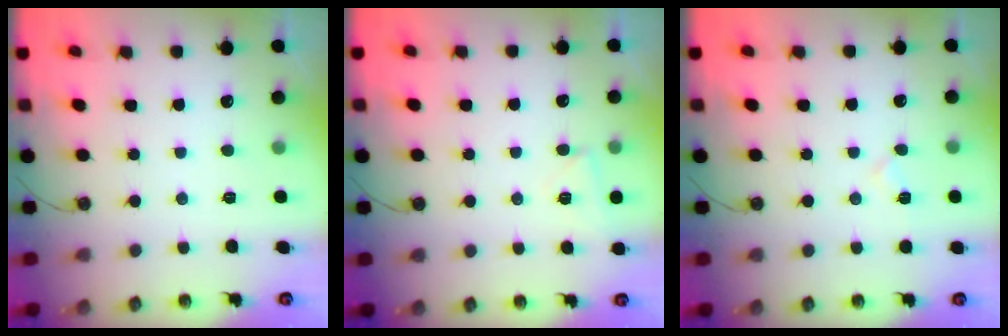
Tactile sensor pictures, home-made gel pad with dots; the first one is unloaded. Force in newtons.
{"total": 3.8, "press": 3.1, "slide": 2.3}
{"total": 5.6, "press": 5.2, "slide": 2.1}